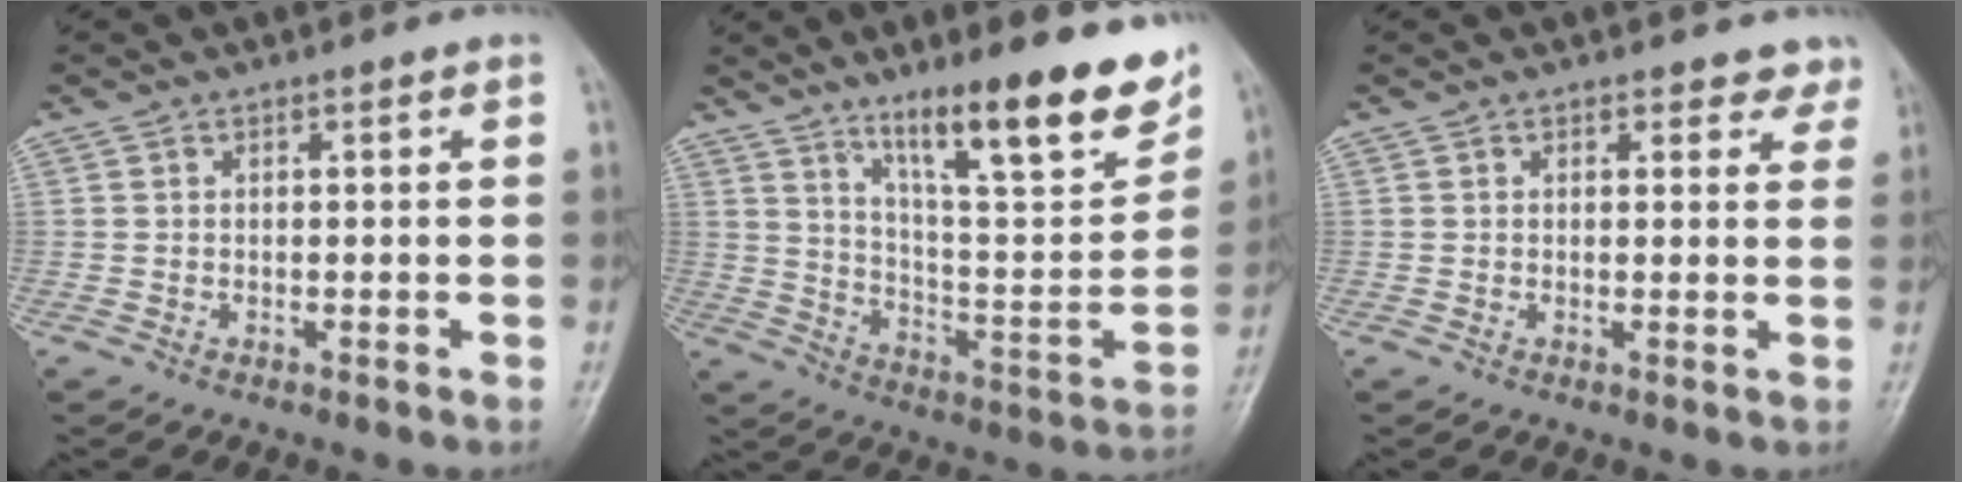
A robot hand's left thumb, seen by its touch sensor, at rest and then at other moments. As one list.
[{"total": 21.6, "force": [13.7, 4.4, 16.1], "torque": [-0.204, -0.066, 0.223]}, {"total": 3.2, "force": [2.7, 1.6, 0.5], "torque": [0.027, -0.014, 0.018]}]